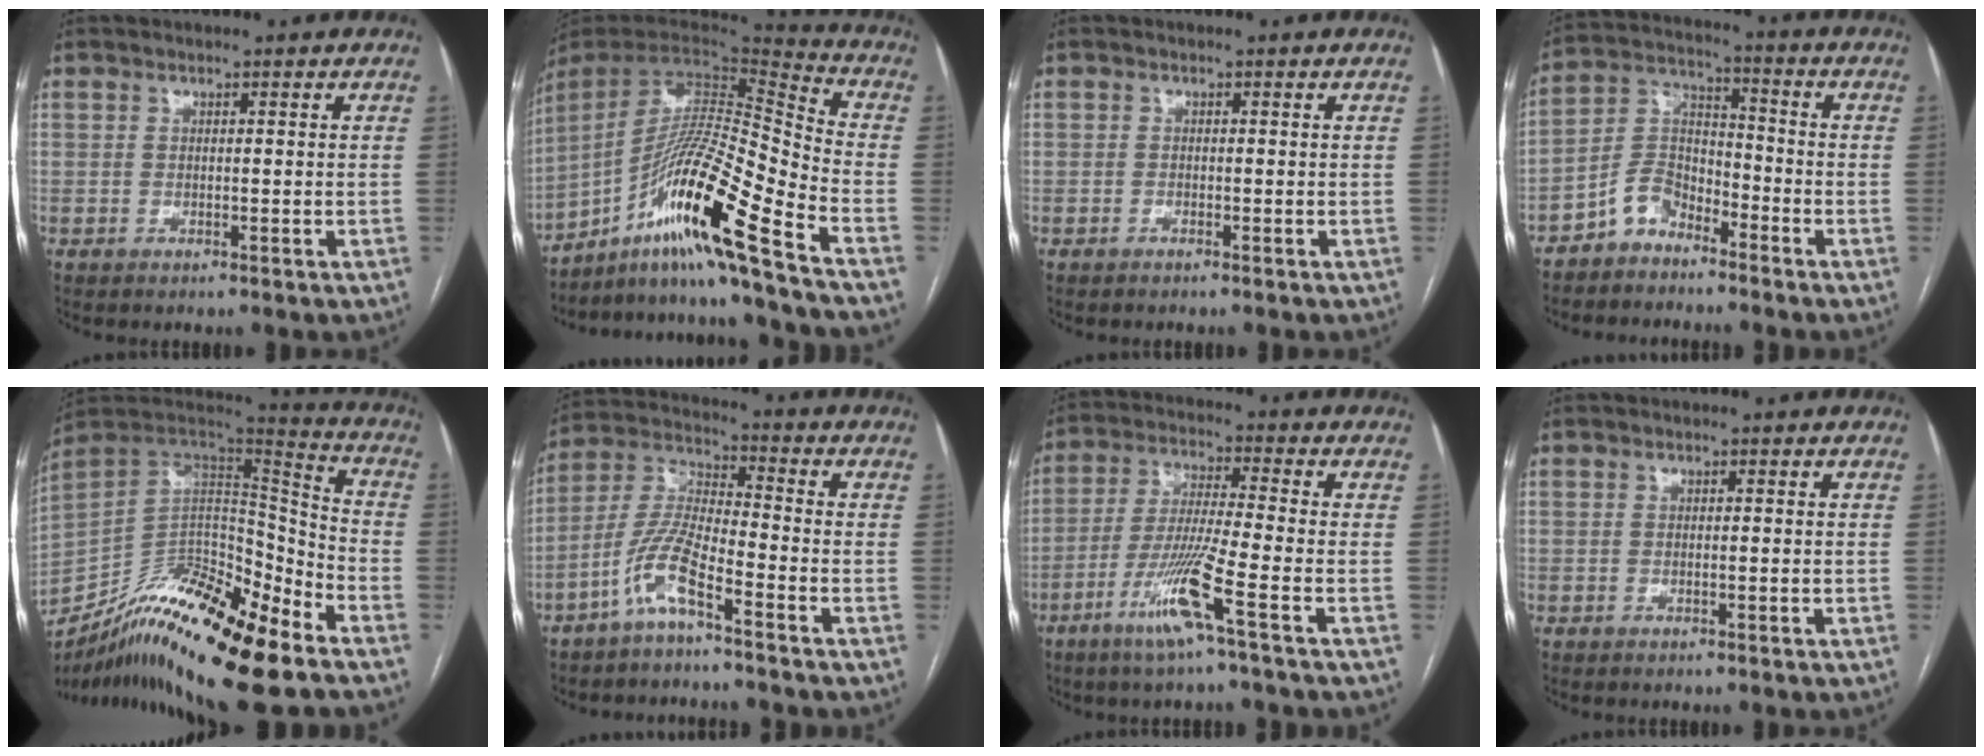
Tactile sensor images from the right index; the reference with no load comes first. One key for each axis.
{"total": 20.6, "fx": -12.6, "fy": -1.2, "fz": 16.2, "tx": -0.303, "ty": -0.010, "tz": -0.236}
{"total": 0.5, "fx": -0.4, "fy": 0.3, "fz": 0.1, "tx": -0.002, "ty": 0.001, "tz": -0.009}
{"total": 6.8, "fx": -5.0, "fy": 3.8, "fz": 2.8, "tx": -0.059, "ty": 0.017, "tz": -0.101}
{"total": 23.6, "fx": -17.7, "fy": 3.7, "fz": 15.2, "tx": -0.268, "ty": -0.007, "tz": -0.309}
{"total": 8.1, "fx": -5.0, "fy": 0.9, "fz": 6.3, "tx": -0.146, "ty": 0.002, "tz": -0.107}
{"total": 10.2, "fx": -5.1, "fy": -1.4, "fz": 8.8, "tx": -0.175, "ty": -0.020, "tz": -0.104}
{"total": 0.7, "fx": -0.1, "fy": -0.1, "fz": 0.7, "tx": -0.014, "ty": -0.002, "tz": 0.000}